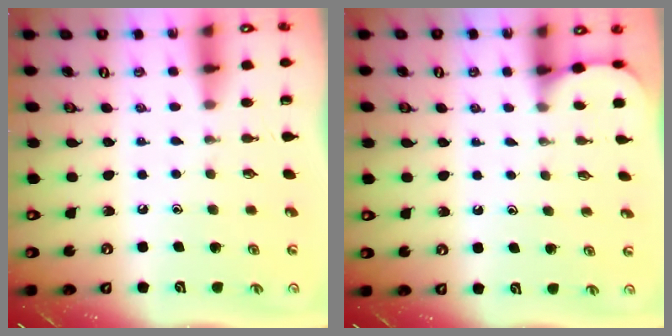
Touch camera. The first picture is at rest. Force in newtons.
{"total": 1.8, "press": 1.8, "slide": 0.2}